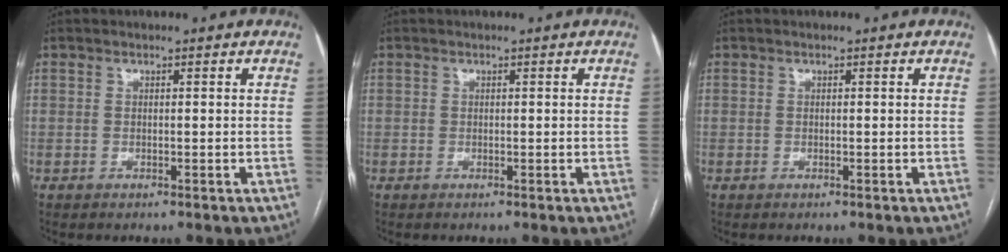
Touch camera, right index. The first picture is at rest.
{"total": 0.0}
{"total": 0.0}